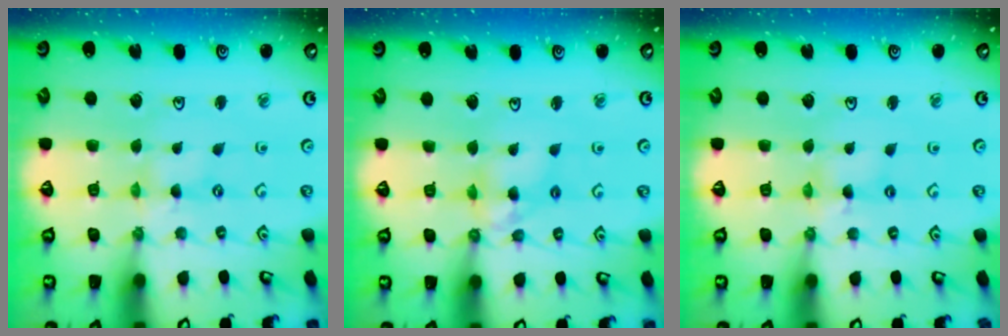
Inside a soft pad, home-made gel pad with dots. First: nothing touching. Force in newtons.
{"total": 7.4, "press": 7.4, "slide": 0.8}
{"total": 2.0, "press": 2.0, "slide": 0.3}